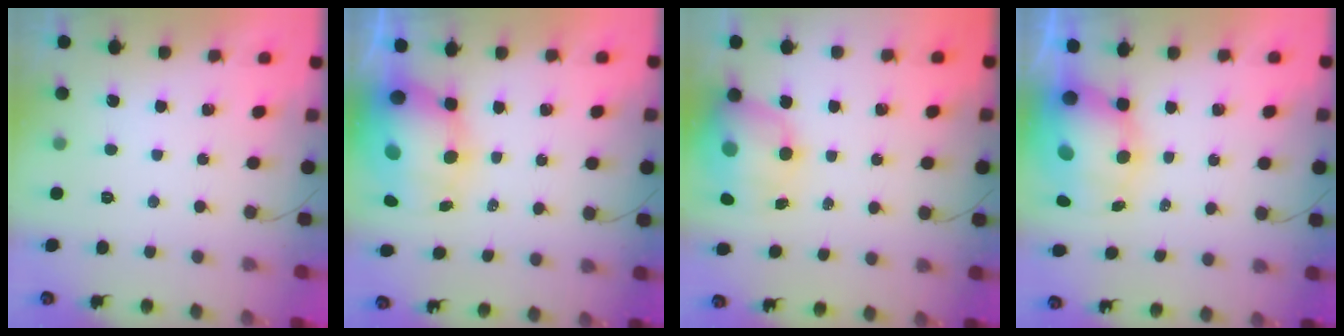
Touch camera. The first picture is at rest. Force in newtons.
{"total": 14.4, "press": 14.0, "slide": 3.7}
{"total": 12.7, "press": 12.2, "slide": 3.4}
{"total": 11.8, "press": 11.3, "slide": 3.2}